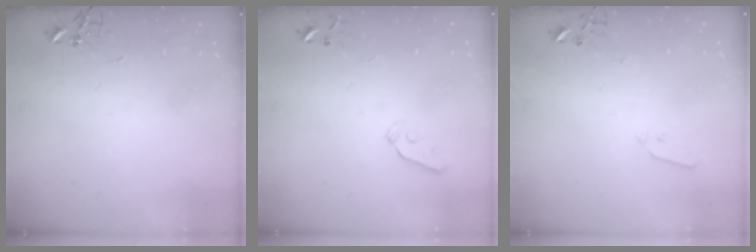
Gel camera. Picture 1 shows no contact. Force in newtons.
{"total": 3.6, "press": 3.5, "slide": 0.7}
{"total": 3.6, "press": 3.6, "slide": 0.6}